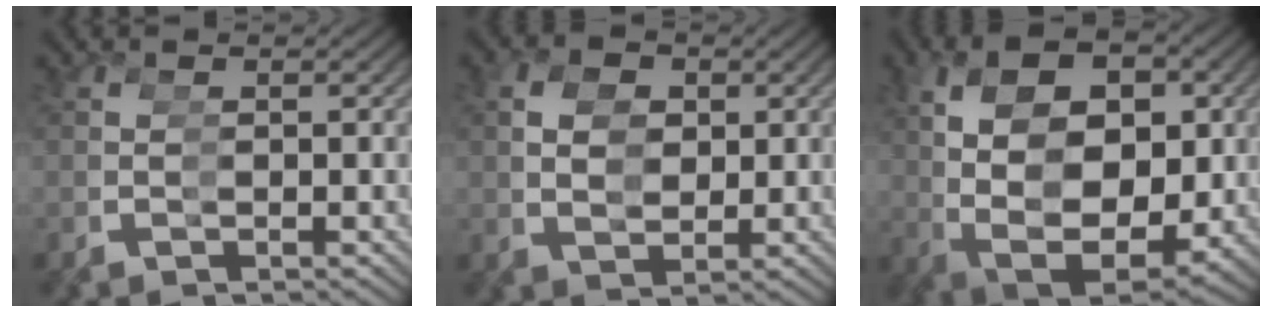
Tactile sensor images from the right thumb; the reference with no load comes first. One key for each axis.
{"total": 1.7, "fx": 1.4, "fy": 1.0, "fz": 0.2, "tx": 0.005, "ty": 0.004, "tz": 0.028}
{"total": 12.5, "fx": 0.0, "fy": 9.0, "fz": 8.6, "tx": -0.178, "ty": -0.033, "tz": 0.018}